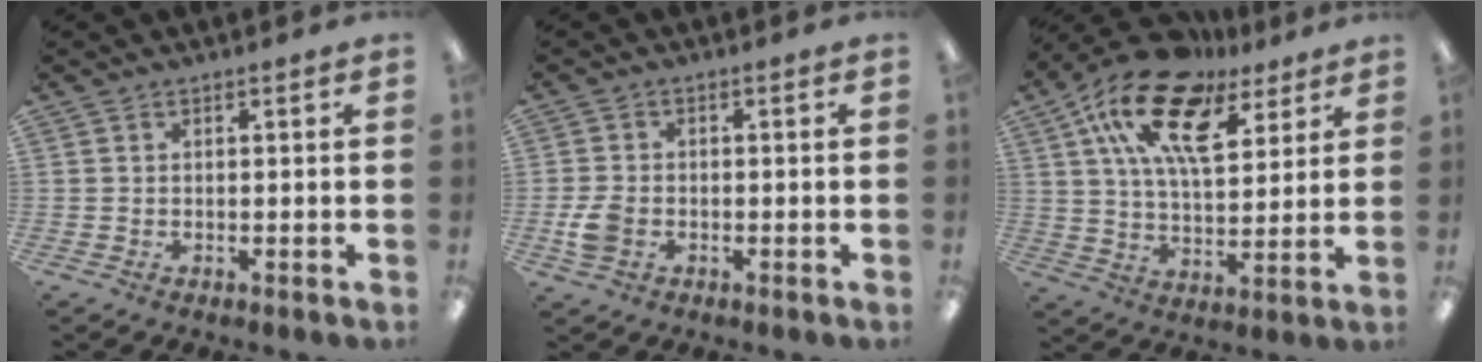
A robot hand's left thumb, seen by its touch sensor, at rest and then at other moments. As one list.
[{"total": 4.9, "force": [-1.5, 3.5, 3.1], "torque": [-0.070, 0.003, -0.028]}, {"total": 18.8, "force": [11.0, 8.7, 12.5], "torque": [-0.240, -0.043, 0.193]}]